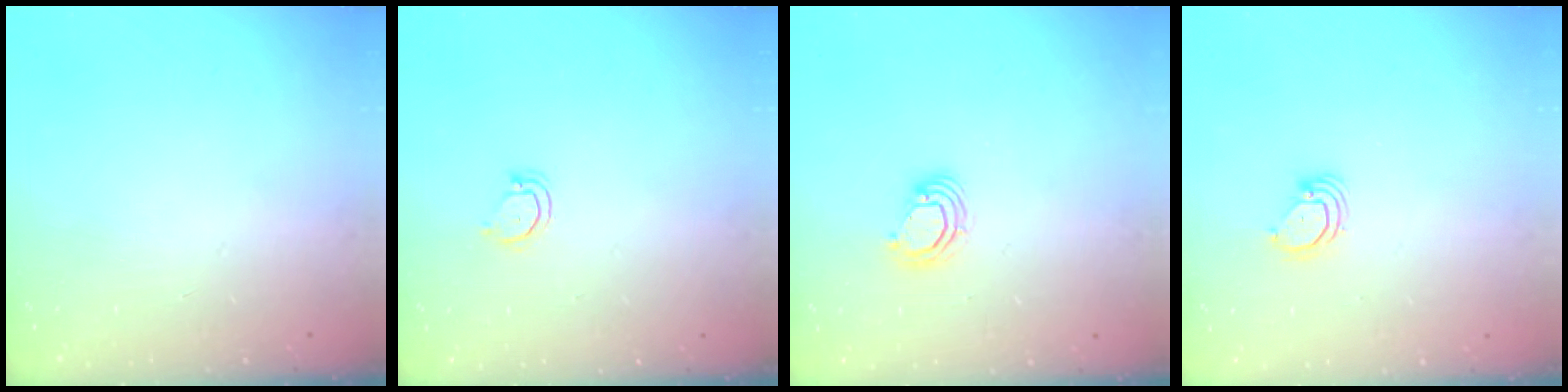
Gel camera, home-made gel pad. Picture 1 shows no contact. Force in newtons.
{"total": 3.2, "press": 3.2, "slide": 0.2}
{"total": 5.6, "press": 5.6, "slide": 0.3}
{"total": 3.8, "press": 3.8, "slide": 0.3}